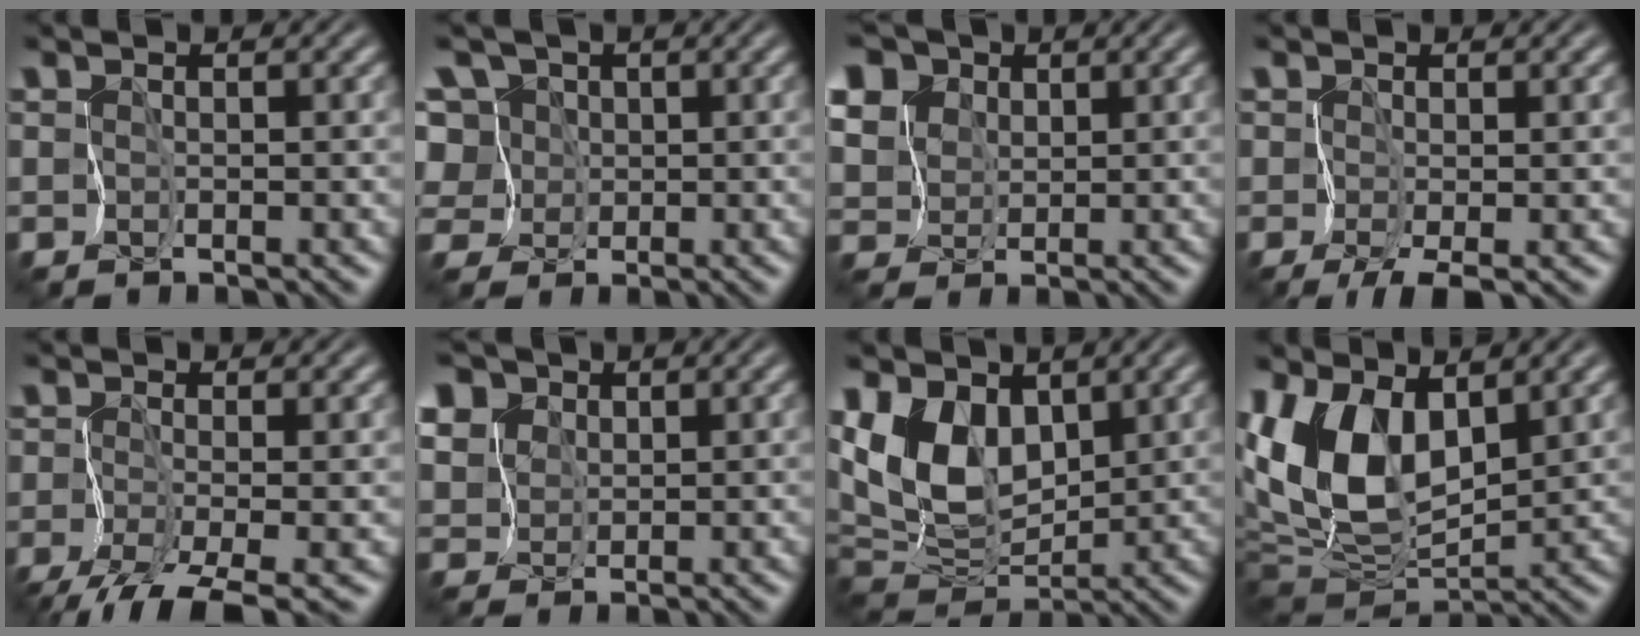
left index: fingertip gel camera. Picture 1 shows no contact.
{"total": 8.0, "force": [2.1, 6.8, 3.7], "torque": [-0.061, 0.037, -0.007]}
{"total": 11.0, "force": [4.9, 8.7, 4.6], "torque": [-0.123, 0.025, 0.071]}
{"total": 2.4, "force": [-0.5, 0.9, 2.1], "torque": [-0.035, -0.001, -0.008]}
{"total": 4.8, "force": [-3.3, 0.7, 3.4], "torque": [-0.055, -0.006, -0.064]}
{"total": 7.4, "force": [3.5, 5.9, 2.9], "torque": [-0.083, 0.023, 0.046]}
{"total": 7.6, "force": [2.4, 4.8, 5.4], "torque": [-0.110, -0.004, 0.037]}
{"total": 9.7, "force": [2.6, 5.3, 7.7], "torque": [-0.165, -0.002, 0.042]}